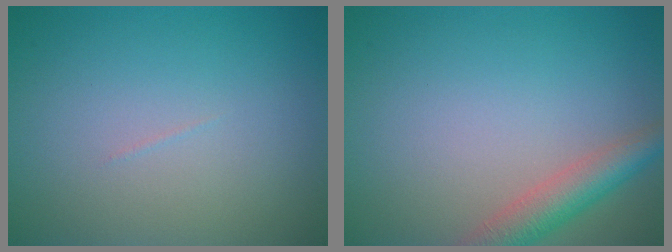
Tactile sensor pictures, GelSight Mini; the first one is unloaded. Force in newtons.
{"total": 3.9, "press": 3.9, "slide": 0.3}